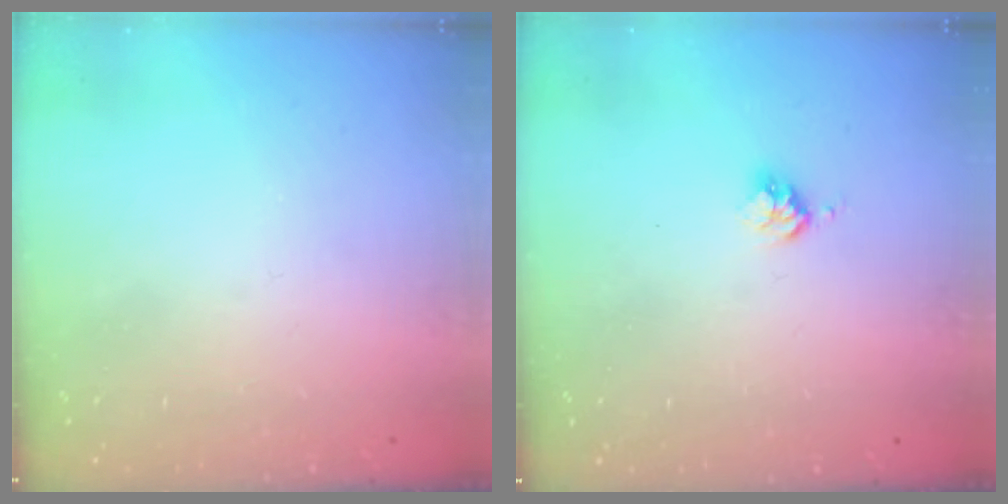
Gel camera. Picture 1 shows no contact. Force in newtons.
{"total": 2.5, "press": 2.5, "slide": 0.3}